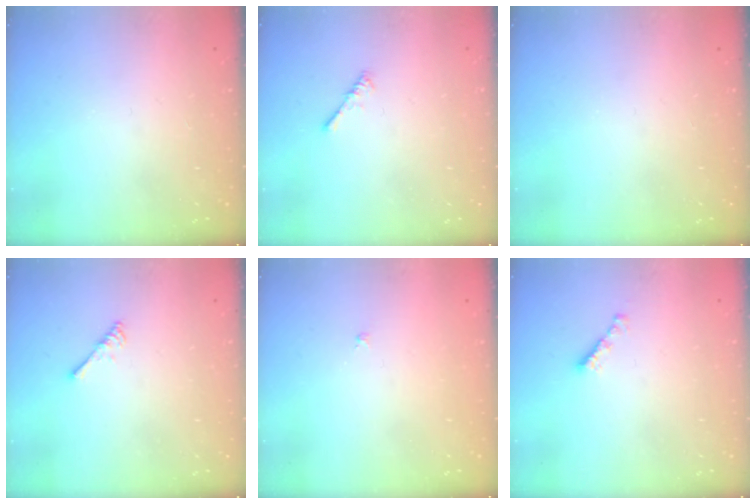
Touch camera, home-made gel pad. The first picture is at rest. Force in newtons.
{"total": 0.0}
{"total": 0.0}
{"total": 2.7, "press": 2.6, "slide": 0.5}
{"total": 1.0, "press": 0.9, "slide": 0.3}
{"total": 2.3, "press": 2.2, "slide": 0.4}